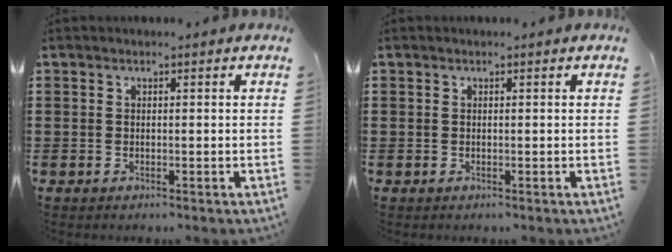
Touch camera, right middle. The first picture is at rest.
{"total": 0.0}